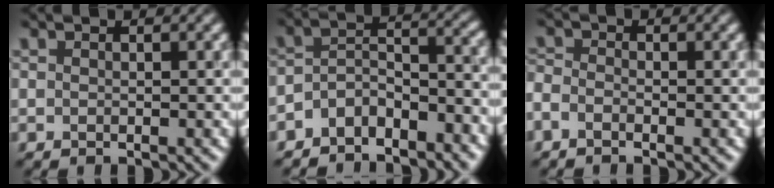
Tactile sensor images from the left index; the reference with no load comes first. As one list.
[{"total": 5.4, "force": [-3.8, 2.4, 3.0], "torque": [-0.049, 0.004, -0.075]}, {"total": 1.4, "force": [-0.9, 0.7, 0.8], "torque": [-0.019, -0.004, -0.026]}]